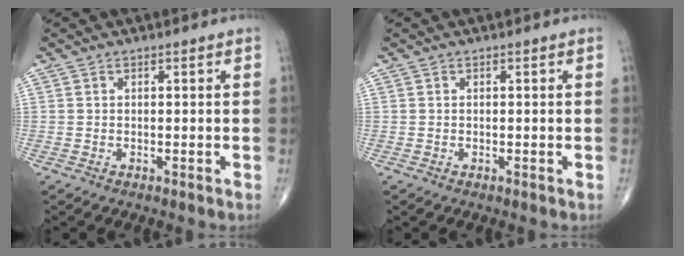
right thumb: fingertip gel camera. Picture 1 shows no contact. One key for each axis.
{"total": 0.0}